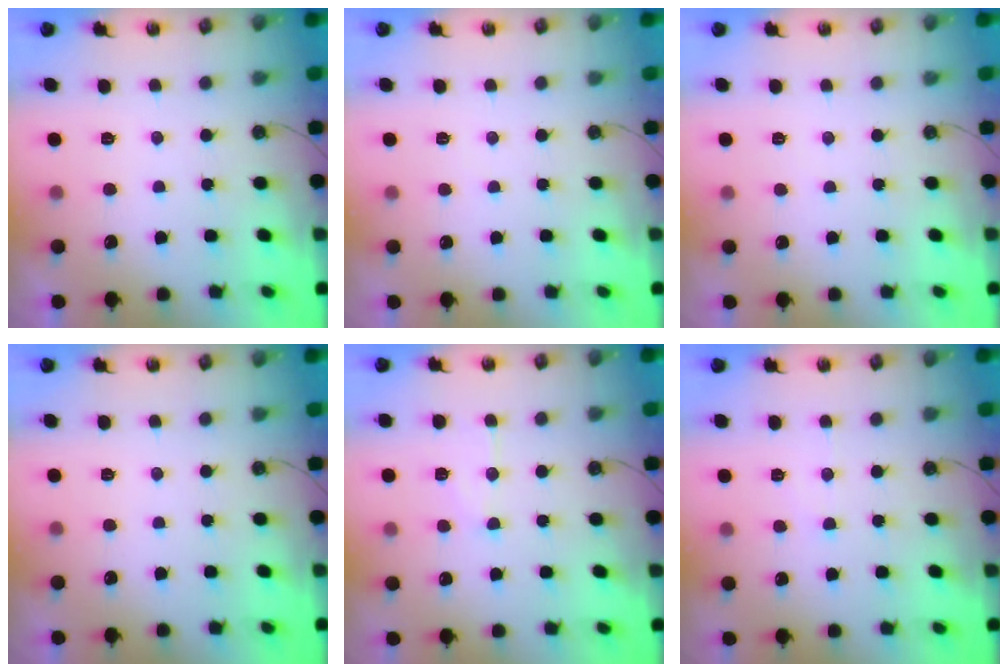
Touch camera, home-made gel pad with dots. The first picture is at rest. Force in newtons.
{"total": 1.8, "press": 1.8, "slide": 0.4}
{"total": 1.4, "press": 1.3, "slide": 0.3}
{"total": 0.0}
{"total": 8.6, "press": 8.6, "slide": 0.8}
{"total": 3.6, "press": 3.5, "slide": 0.6}